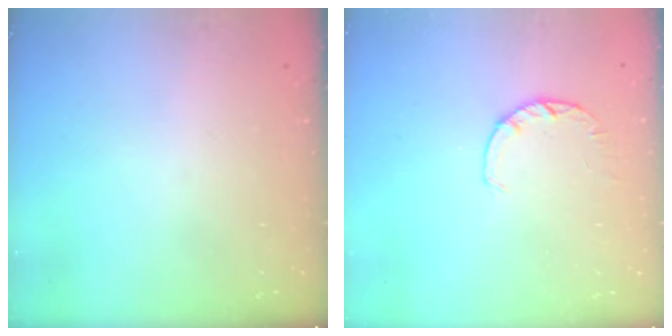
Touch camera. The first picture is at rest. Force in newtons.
{"total": 2.8, "press": 2.7, "slide": 0.5}